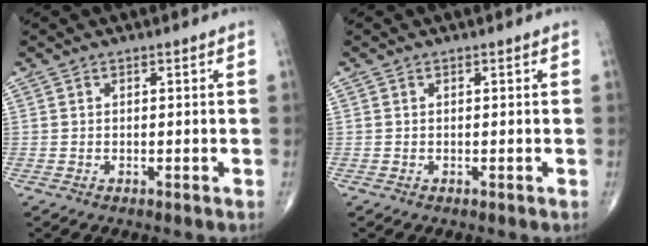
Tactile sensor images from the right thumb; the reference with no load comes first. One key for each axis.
{"total": 0.0}